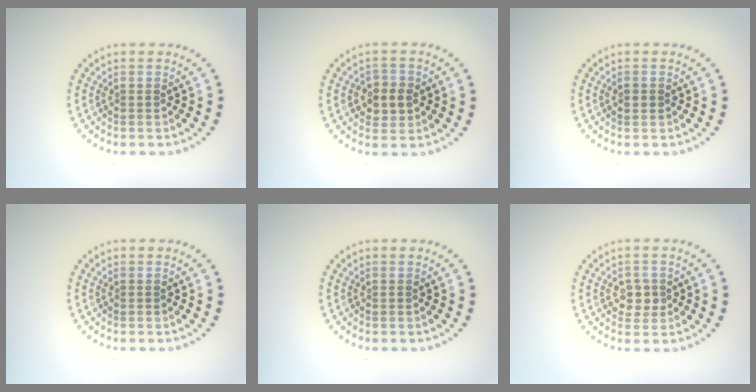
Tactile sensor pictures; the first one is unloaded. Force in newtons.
{"total": 2.8, "press": 2.8, "slide": 0.4}
{"total": 1.1, "press": 1.1, "slide": 0.0}
{"total": 0.0}
{"total": 0.0}
{"total": 2.1, "press": 2.1, "slide": 0.4}